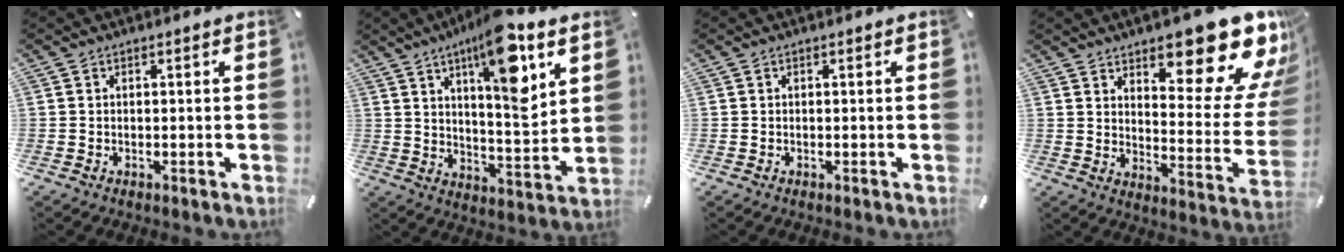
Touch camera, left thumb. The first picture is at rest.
{"total": 15.5, "force": [8.1, 4.3, 12.5], "torque": [-0.196, -0.040, 0.128]}
{"total": 0.0}
{"total": 19.1, "force": [12.9, 7.1, 12.2], "torque": [-0.134, -0.121, 0.210]}